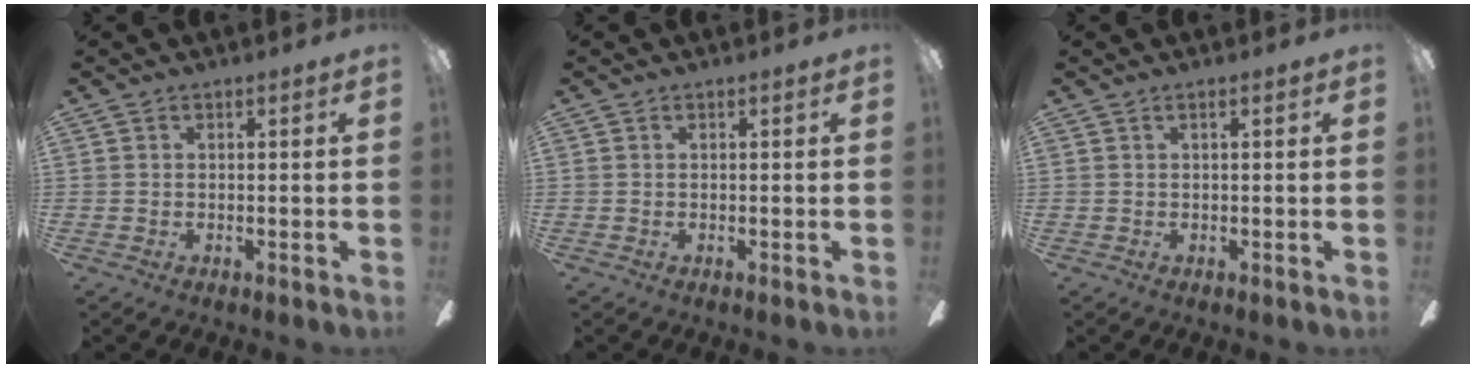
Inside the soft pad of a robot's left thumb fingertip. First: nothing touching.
{"total": 0.0}
{"total": 1.0, "force": [0.4, 0.1, 0.9], "torque": [-0.017, 0.001, 0.006]}